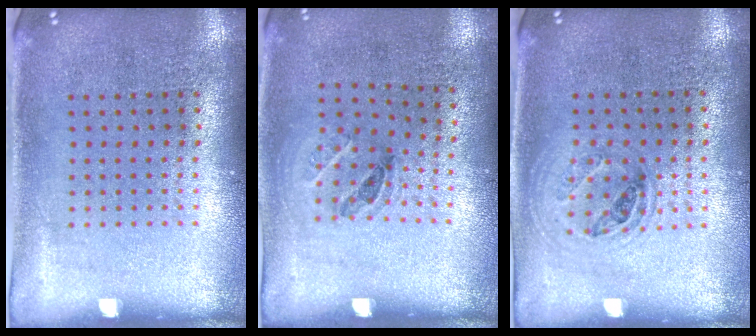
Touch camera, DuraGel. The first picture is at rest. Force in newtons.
{"total": 1.2, "press": 0.7, "slide": 0.9}
{"total": 1.0, "press": 1.0, "slide": 0.4}